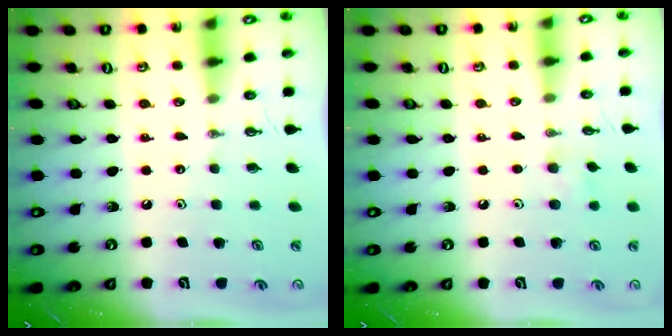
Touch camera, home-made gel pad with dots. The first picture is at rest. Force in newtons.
{"total": 6.2, "press": 6.1, "slide": 1.0}